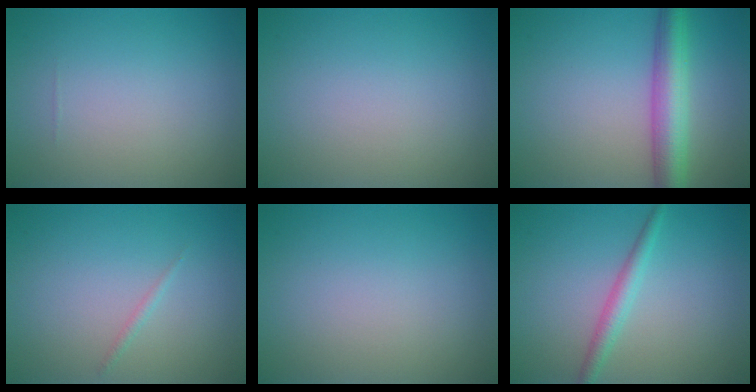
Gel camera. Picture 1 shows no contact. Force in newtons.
{"total": 0.0}
{"total": 5.4, "press": 5.4, "slide": 0.2}
{"total": 0.6, "press": 0.6, "slide": 0.0}
{"total": 0.0}
{"total": 2.1, "press": 2.1, "slide": 0.1}